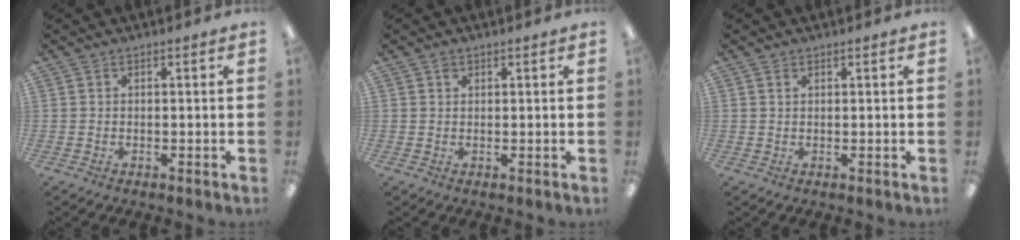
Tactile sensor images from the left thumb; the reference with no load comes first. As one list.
[{"total": 1.1, "force": [0.7, 0.7, 0.5], "torque": [-0.011, 0.001, 0.013]}, {"total": 0.9, "force": [0.6, 0.4, 0.5], "torque": [-0.011, 0.001, 0.011]}]